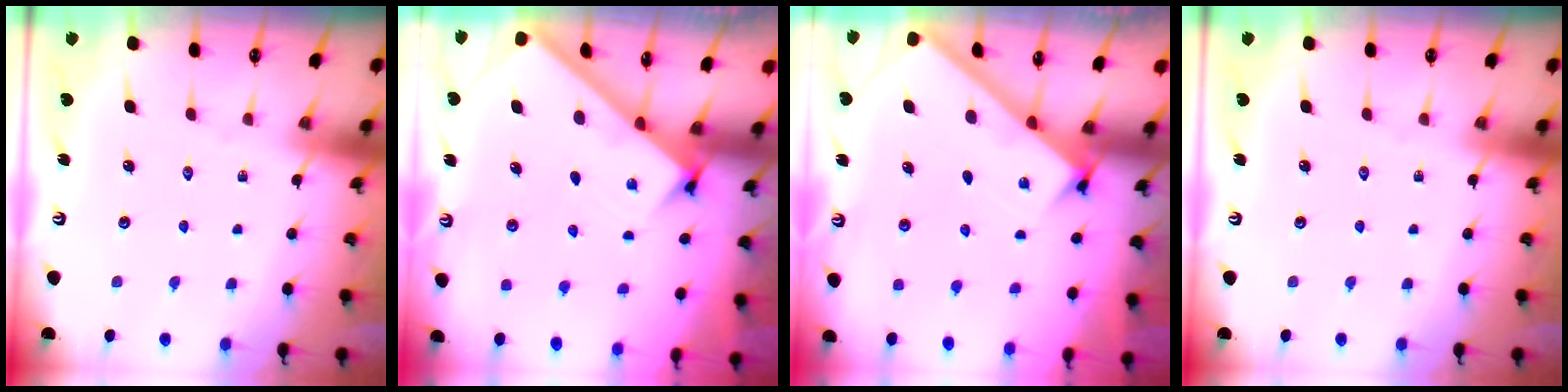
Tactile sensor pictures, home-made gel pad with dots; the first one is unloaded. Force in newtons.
{"total": 2.4, "press": 2.4, "slide": 0.2}
{"total": 2.3, "press": 2.3, "slide": 0.3}
{"total": 0.0}